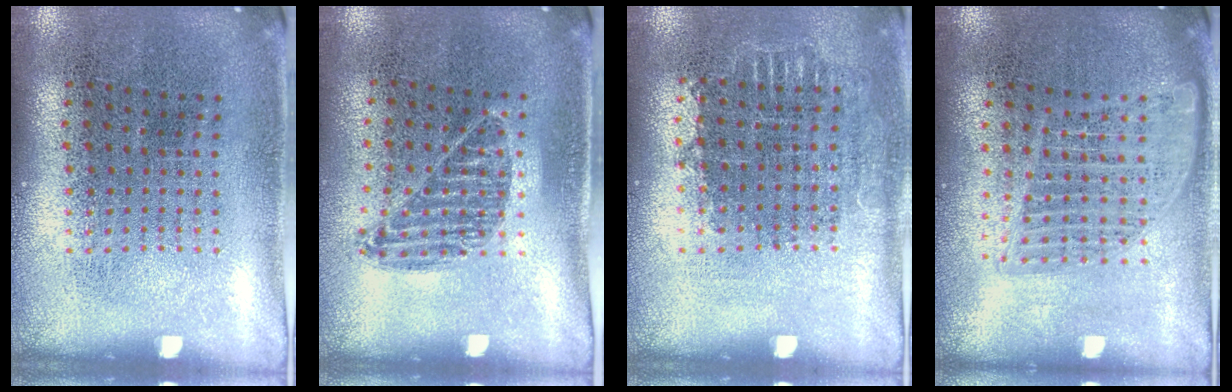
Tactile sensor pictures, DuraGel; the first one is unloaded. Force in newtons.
{"total": 0.9, "press": 0.8, "slide": 0.4}
{"total": 0.7, "press": 0.7, "slide": 0.2}
{"total": 1.5, "press": 1.4, "slide": 0.7}